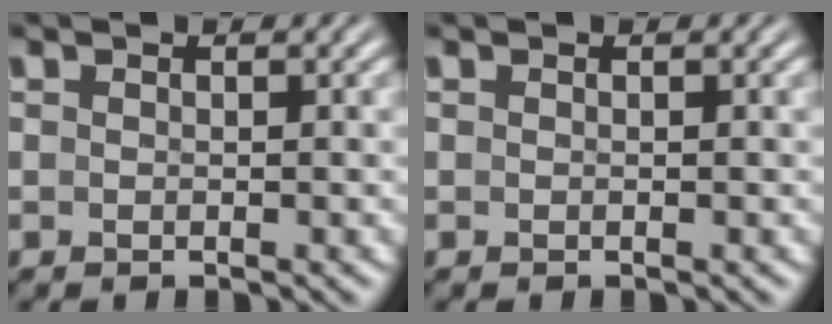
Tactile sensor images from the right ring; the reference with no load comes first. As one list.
[{"total": 0.0}]